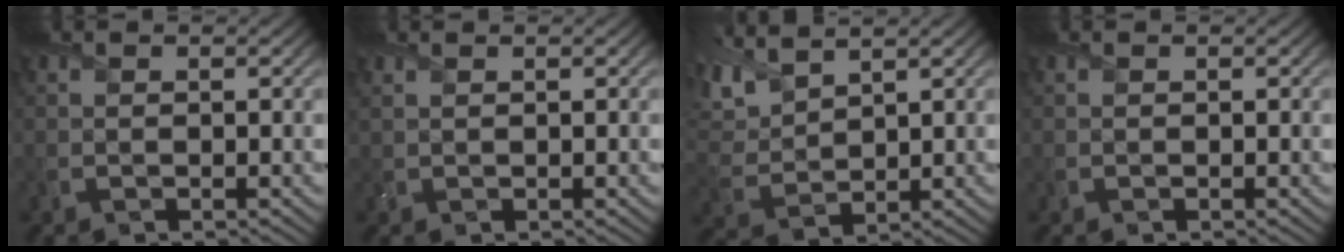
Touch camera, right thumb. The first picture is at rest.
{"total": 0.7, "force": [0.7, 0.1, 0.3], "torque": [-0.014, 0.002, 0.017]}
{"total": 6.8, "force": [5.0, 2.5, 3.9], "torque": [-0.115, 0.015, 0.101]}
{"total": 0.0}